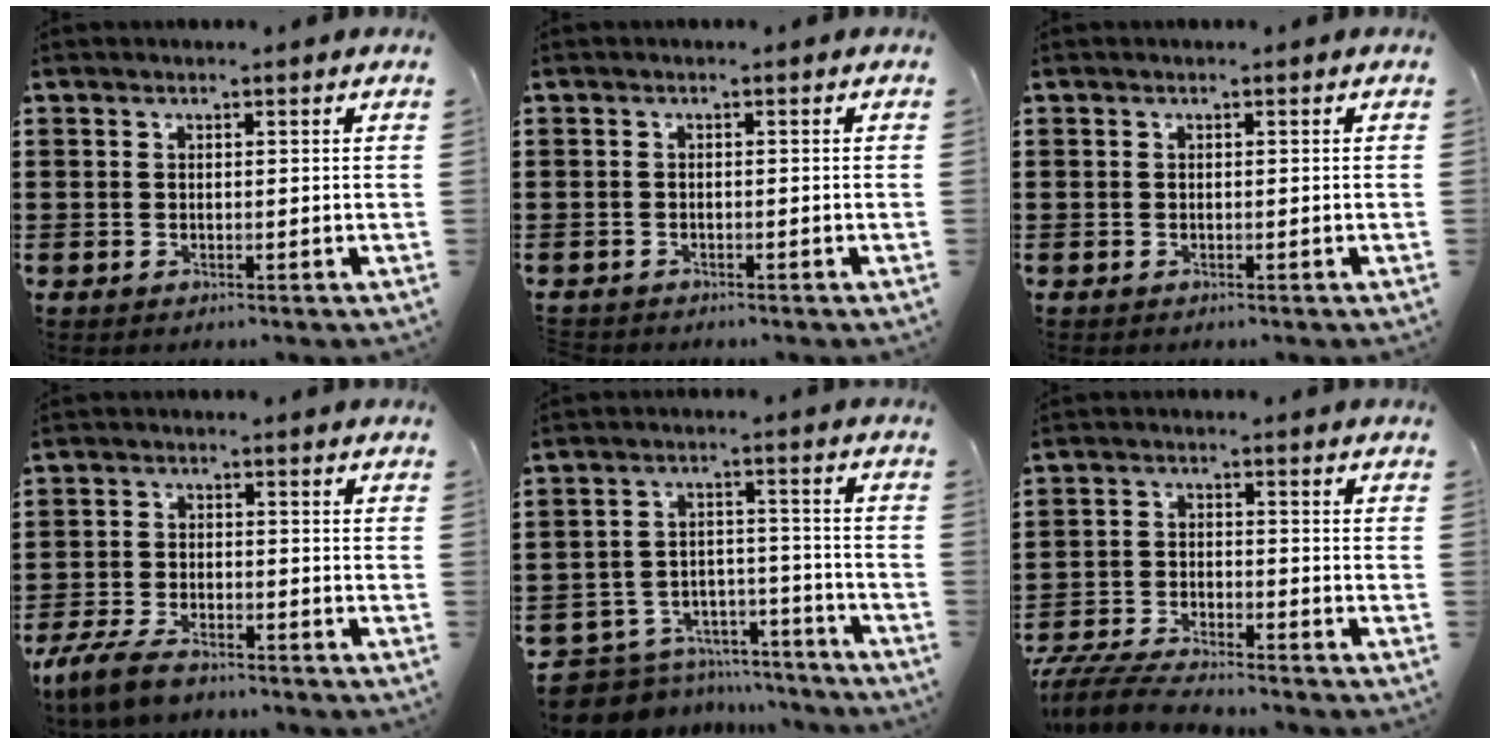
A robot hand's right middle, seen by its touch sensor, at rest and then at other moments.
{"total": 0.7, "force": [-0.7, 0.1, 0.0], "torque": [-0.002, 0.000, -0.015]}
{"total": 0.0}
{"total": 5.1, "force": [-4.1, 1.7, 2.6], "torque": [-0.069, -0.003, -0.085]}
{"total": 7.3, "force": [-7.1, 1.9, 0.6], "torque": [-0.027, 0.018, -0.145]}
{"total": 6.1, "force": [-5.8, 0.6, 1.7], "torque": [-0.051, -0.005, -0.118]}